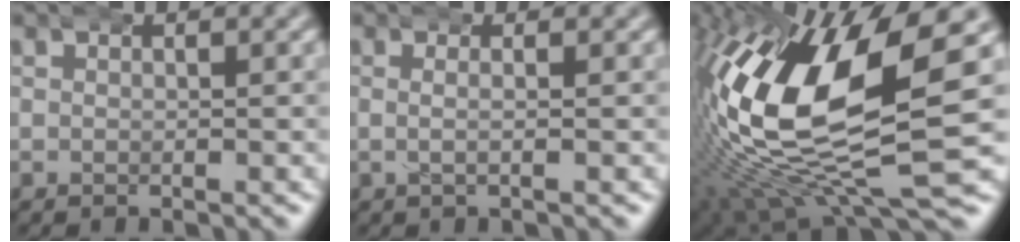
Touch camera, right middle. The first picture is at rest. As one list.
[{"total": 1.2, "force": [-0.1, -0.1, 1.2], "torque": [-0.021, 0.005, -0.004]}, {"total": 18.1, "force": [0.5, 8.2, 16.1], "torque": [-0.289, -0.012, 0.023]}]